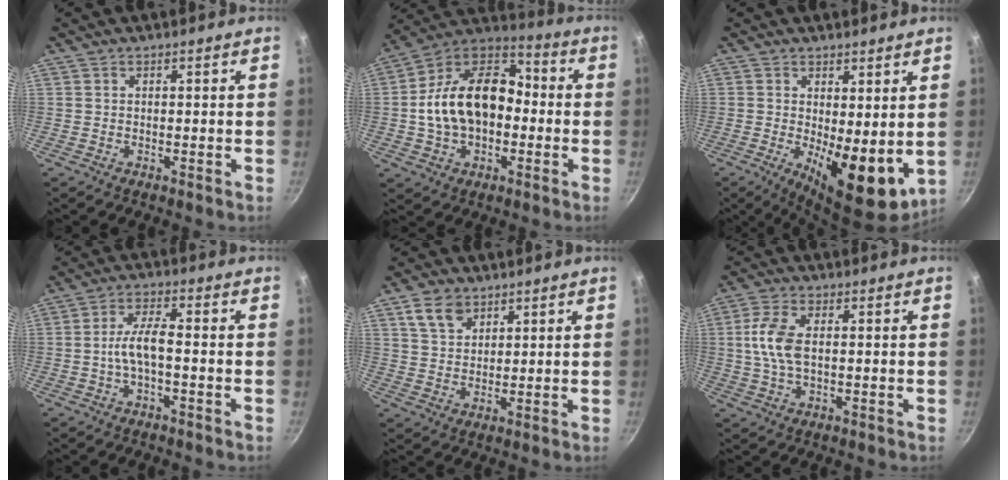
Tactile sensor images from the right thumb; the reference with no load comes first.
{"total": 19.6, "force": [-1.4, 13.4, 14.2], "torque": [-0.225, 0.054, -0.038]}
{"total": 11.1, "force": [-0.2, 4.5, 10.1], "torque": [-0.122, -0.023, 0.008]}
{"total": 5.7, "force": [-1.4, 1.8, 5.3], "torque": [-0.109, 0.028, -0.033]}
{"total": 6.2, "force": [3.5, 4.0, 3.0], "torque": [-0.039, -0.010, 0.070]}
{"total": 7.7, "force": [0.7, 4.0, 6.5], "torque": [-0.139, 0.008, 0.009]}